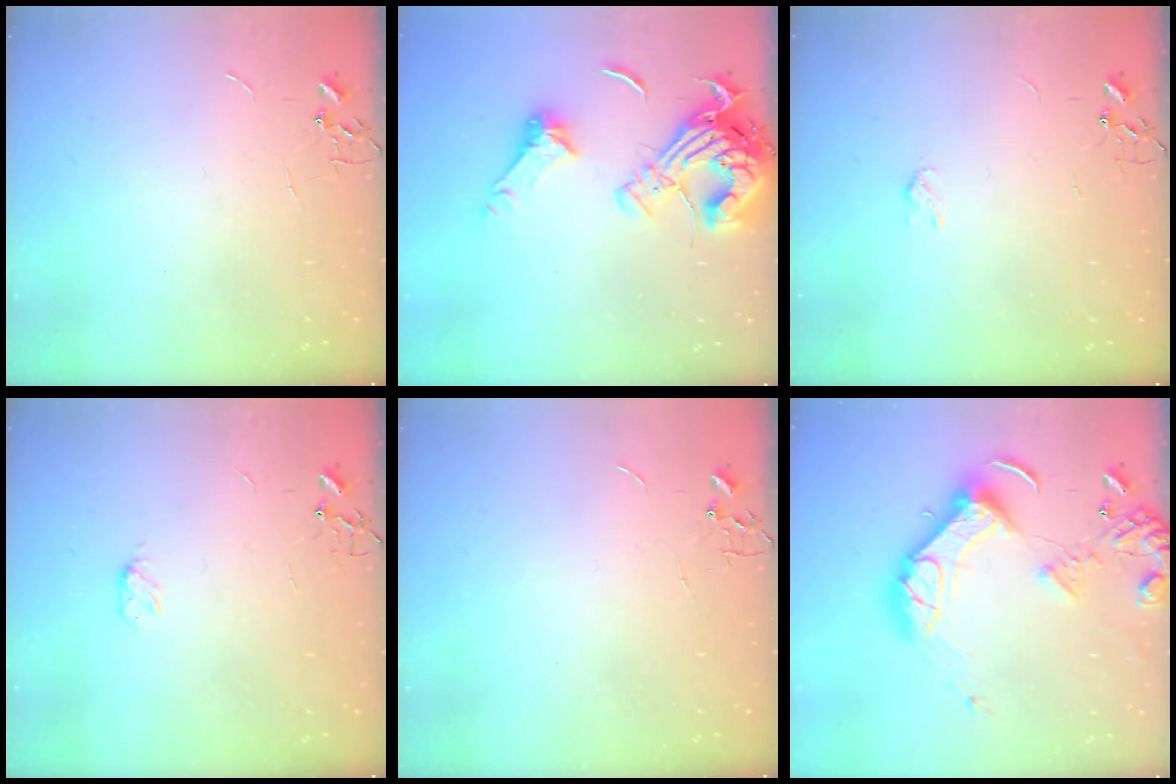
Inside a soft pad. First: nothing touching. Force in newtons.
{"total": 20.6, "press": 20.5, "slide": 2.2}
{"total": 3.2, "press": 3.2, "slide": 0.5}
{"total": 3.9, "press": 3.8, "slide": 0.6}
{"total": 0.0}
{"total": 16.3, "press": 16.1, "slide": 2.7}